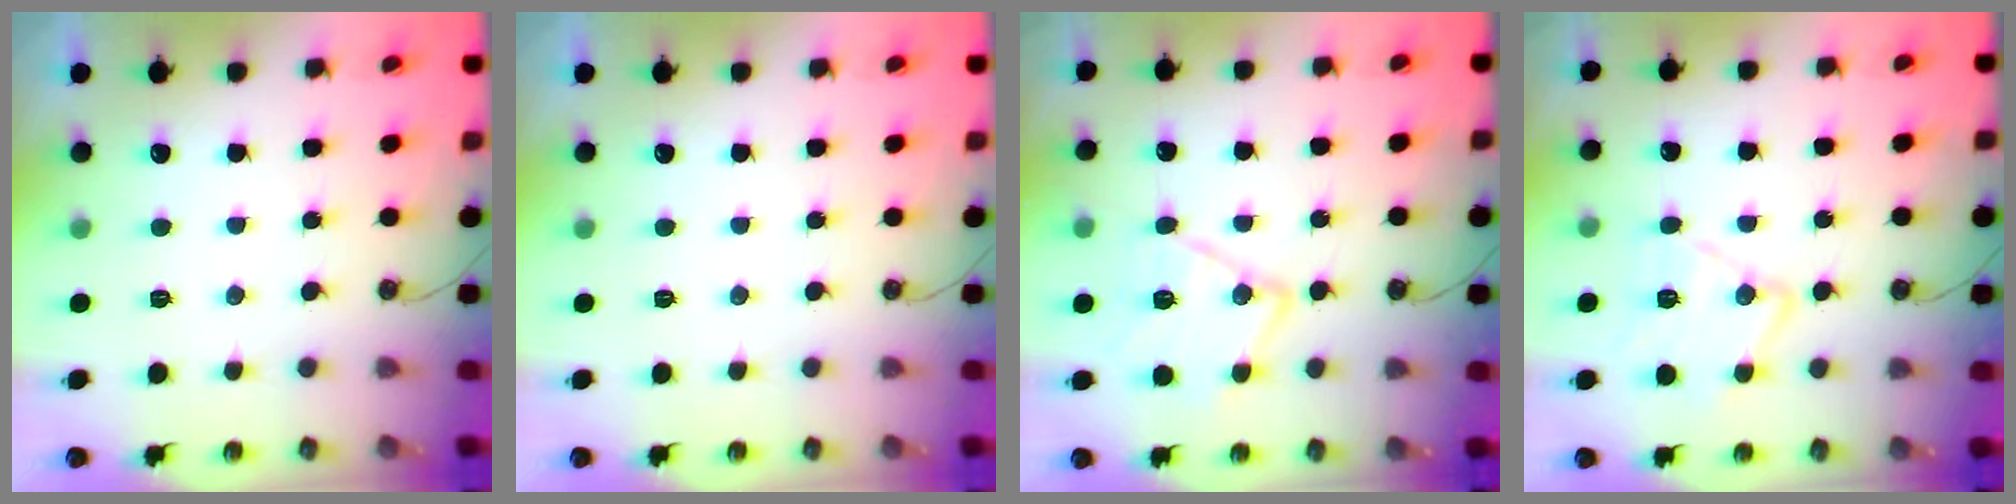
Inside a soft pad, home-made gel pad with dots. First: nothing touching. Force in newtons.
{"total": 0.0}
{"total": 16.6, "press": 16.5, "slide": 1.5}
{"total": 13.2, "press": 13.2, "slide": 0.8}